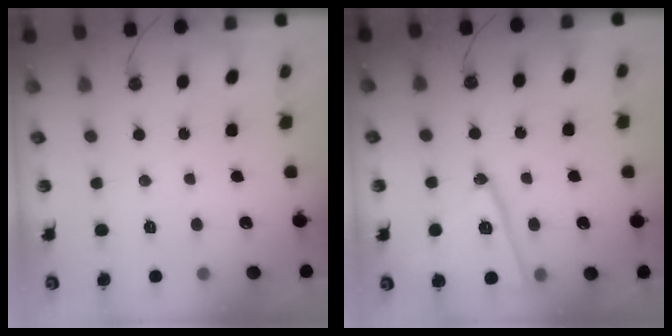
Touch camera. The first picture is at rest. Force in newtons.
{"total": 14.7, "press": 14.7, "slide": 0.5}